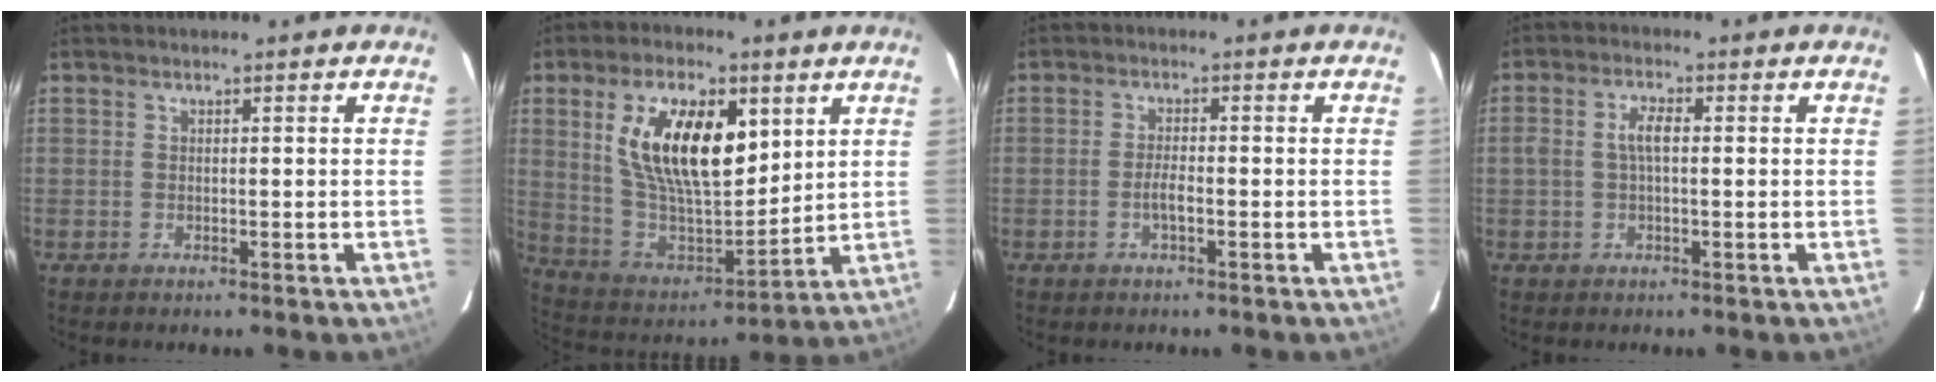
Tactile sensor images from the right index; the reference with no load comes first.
{"total": 19.8, "force": [6.9, 9.3, 16.0], "torque": [-0.299, 0.004, 0.138]}
{"total": 2.4, "force": [-1.0, 0.6, 2.2], "torque": [-0.045, 0.002, -0.020]}
{"total": 3.6, "force": [0.1, 1.4, 3.3], "torque": [-0.065, 0.009, 0.002]}